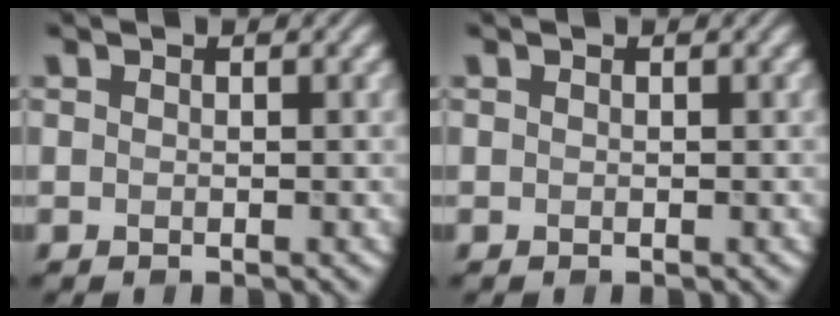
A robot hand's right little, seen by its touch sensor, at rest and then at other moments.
{"total": 0.0}